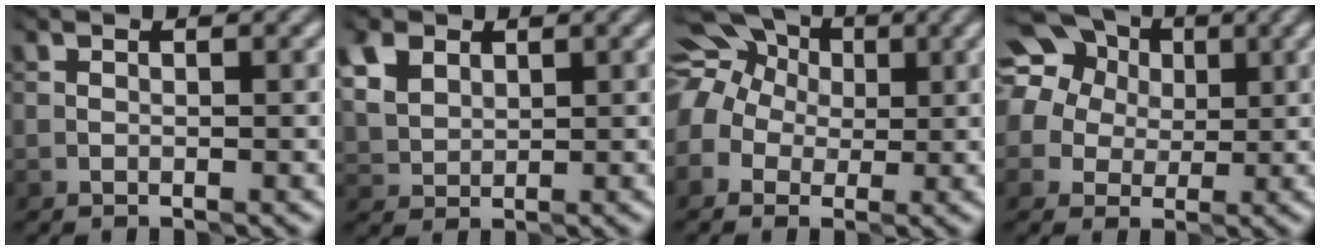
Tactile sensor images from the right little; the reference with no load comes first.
{"total": 4.4, "force": [1.8, 3.1, 2.5], "torque": [-0.092, 0.017, 0.043]}
{"total": 14.4, "force": [2.7, 12.7, 6.1], "torque": [-0.155, 0.033, 0.000]}
{"total": 14.5, "force": [5.5, 12.2, 5.8], "torque": [-0.162, 0.033, 0.083]}